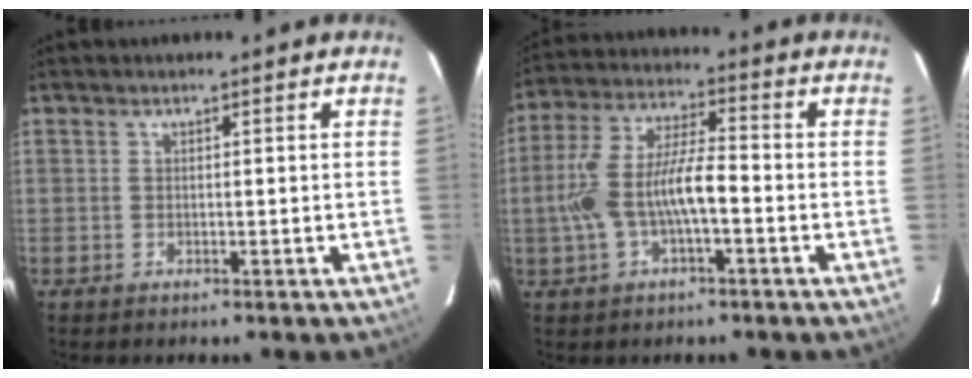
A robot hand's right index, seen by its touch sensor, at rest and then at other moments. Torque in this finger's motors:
{"motor_torque": [0.51, -0.16, 0.49, 0.20]}